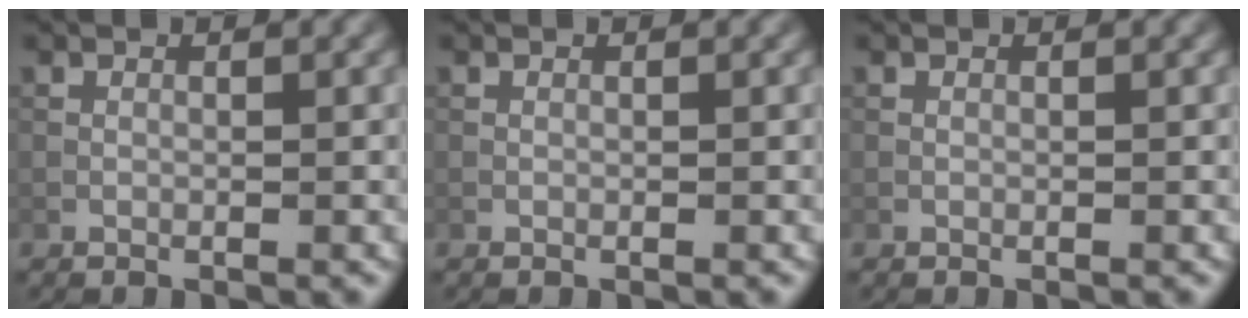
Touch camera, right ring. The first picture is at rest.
{"total": 0.0}
{"total": 0.0}